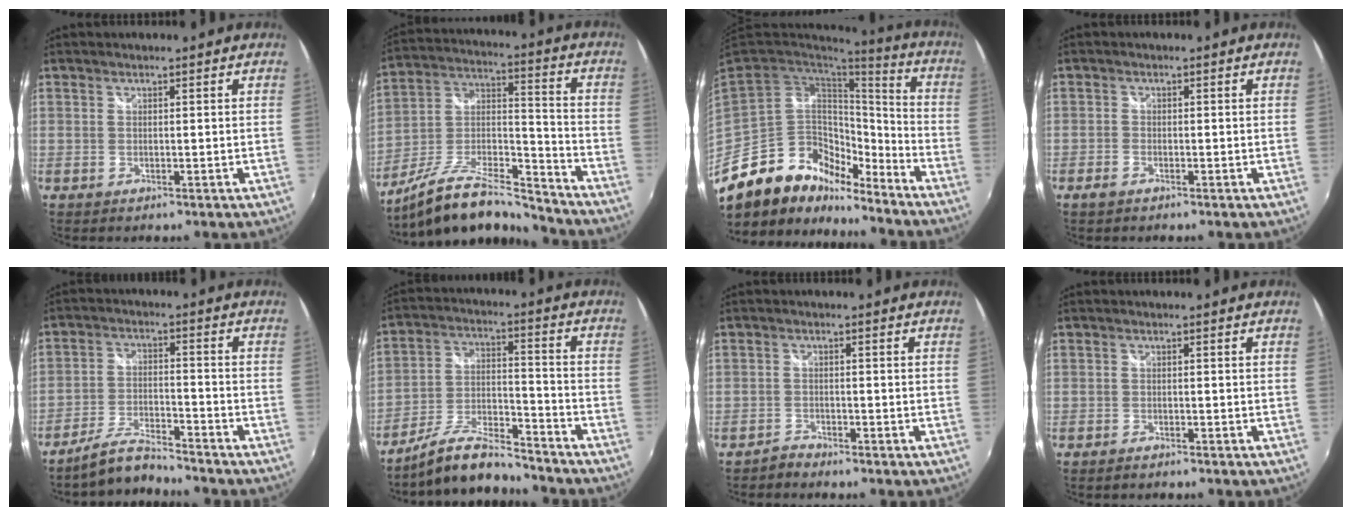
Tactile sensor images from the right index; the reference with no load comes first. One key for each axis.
{"total": 17.1, "fx": -14.1, "fy": 4.5, "fz": 8.5, "tx": -0.172, "ty": 0.004, "tz": -0.253}
{"total": 19.9, "fx": -14.7, "fy": 10.9, "fz": 7.8, "tx": -0.179, "ty": 0.016, "tz": -0.257}
{"total": 1.8, "fx": -1.4, "fy": 0.9, "fz": 0.8, "tx": -0.021, "ty": -0.002, "tz": -0.029}
{"total": 7.1, "fx": -6.8, "fy": 0.3, "fz": 1.9, "tx": -0.051, "ty": 0.011, "tz": -0.129}
{"total": 12.2, "fx": -11.1, "fy": 2.1, "fz": 4.7, "tx": -0.104, "ty": 0.005, "tz": -0.202}
{"total": 1.9, "fx": -1.8, "fy": 0.3, "fz": -0.2, "tx": -0.003, "ty": 0.001, "tz": -0.039}
{"total": 1.5, "fx": -1.4, "fy": 0.3, "fz": 0.4, "tx": -0.014, "ty": -0.004, "tz": -0.026}